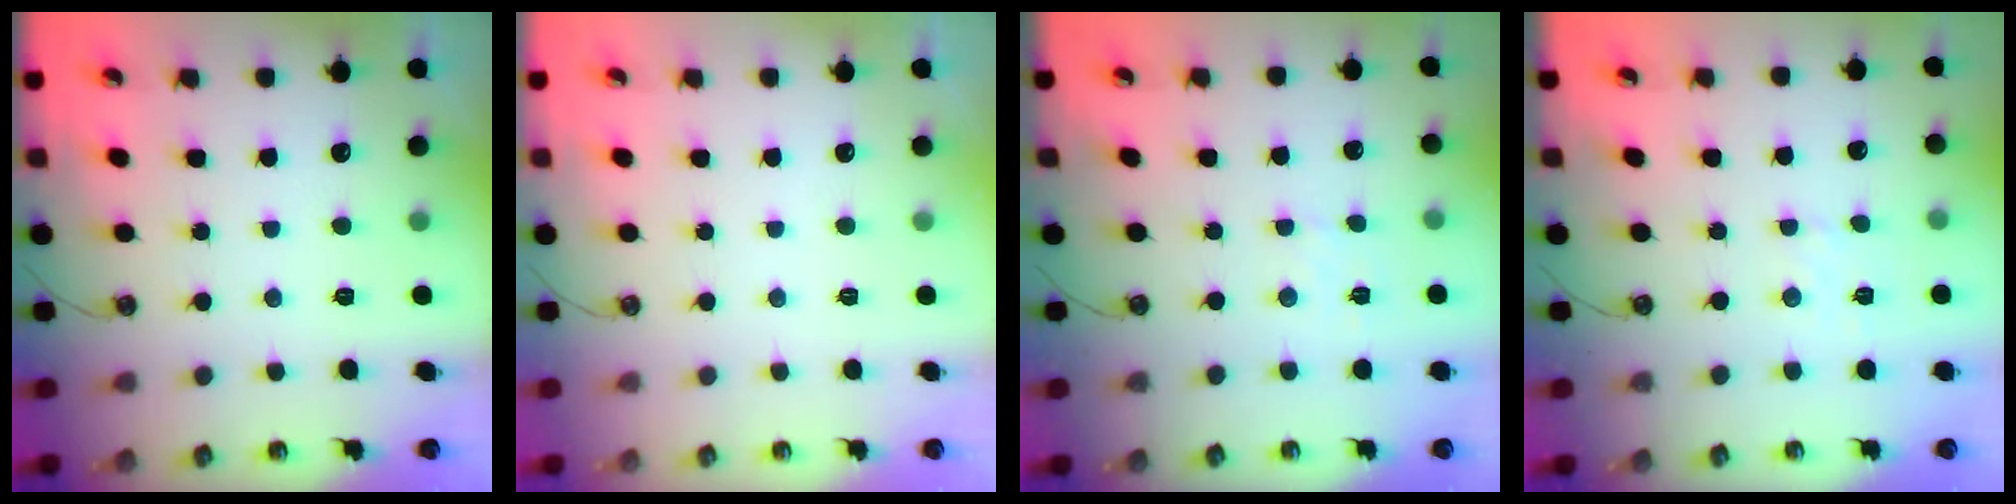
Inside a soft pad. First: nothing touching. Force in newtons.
{"total": 0.0}
{"total": 1.6, "press": 1.5, "slide": 0.4}
{"total": 1.9, "press": 1.9, "slide": 0.3}